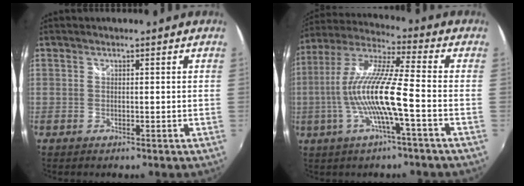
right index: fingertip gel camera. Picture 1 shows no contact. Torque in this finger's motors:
{"motor_torque": [1.94, -0.19, 1.05, 0.21]}